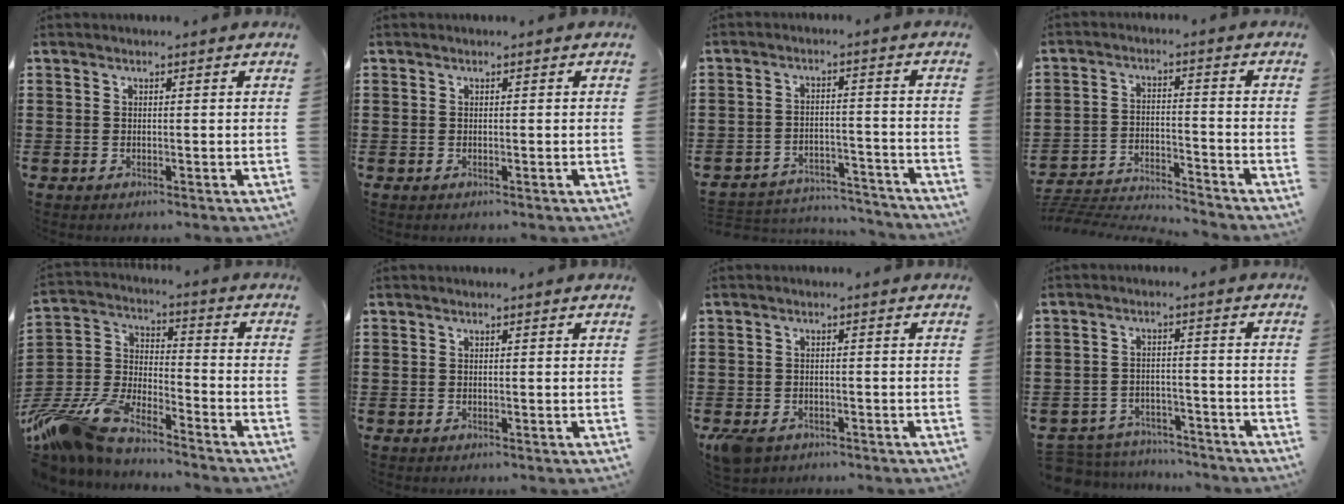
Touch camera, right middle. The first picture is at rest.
{"total": 0.0}
{"total": 4.4, "force": [-4.3, 0.9, 0.2], "torque": [-0.015, 0.005, -0.093]}
{"total": 4.6, "force": [-4.5, 0.3, 0.7], "torque": [-0.031, -0.002, -0.100]}
{"total": 11.1, "force": [-9.9, 2.5, 4.4], "torque": [-0.120, 0.009, -0.207]}
{"total": 0.0}
{"total": 2.0, "force": [-1.6, 1.1, 0.7], "torque": [-0.031, -0.004, -0.038]}
{"total": 4.5, "force": [-4.4, 0.9, 0.1], "torque": [-0.013, 0.005, -0.096]}